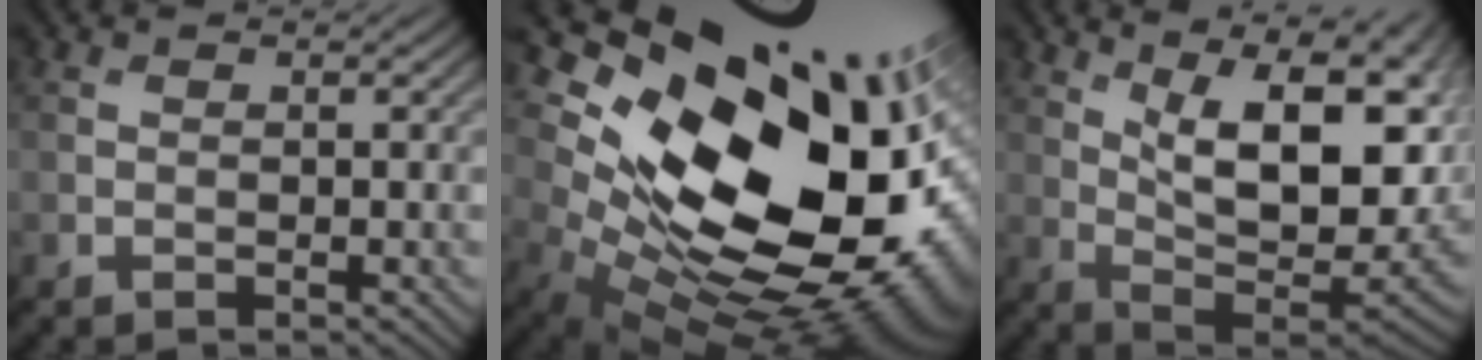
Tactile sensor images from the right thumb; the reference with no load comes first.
{"total": 22.0, "force": [4.1, 14.4, 16.1], "torque": [-0.277, 0.005, 0.088]}
{"total": 17.8, "force": [6.4, 6.5, 15.4], "torque": [-0.242, 0.019, 0.114]}